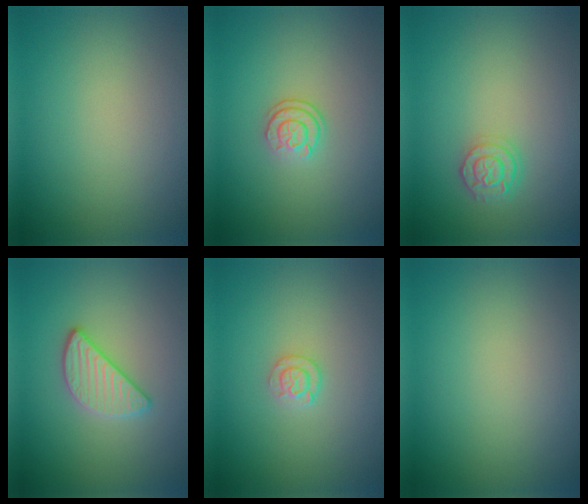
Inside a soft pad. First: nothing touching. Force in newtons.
{"total": 2.2, "press": 1.8, "slide": 1.3}
{"total": 2.5, "press": 2.1, "slide": 1.4}
{"total": 3.0, "press": 2.8, "slide": 1.1}
{"total": 1.5, "press": 1.5, "slide": 0.1}
{"total": 0.0}